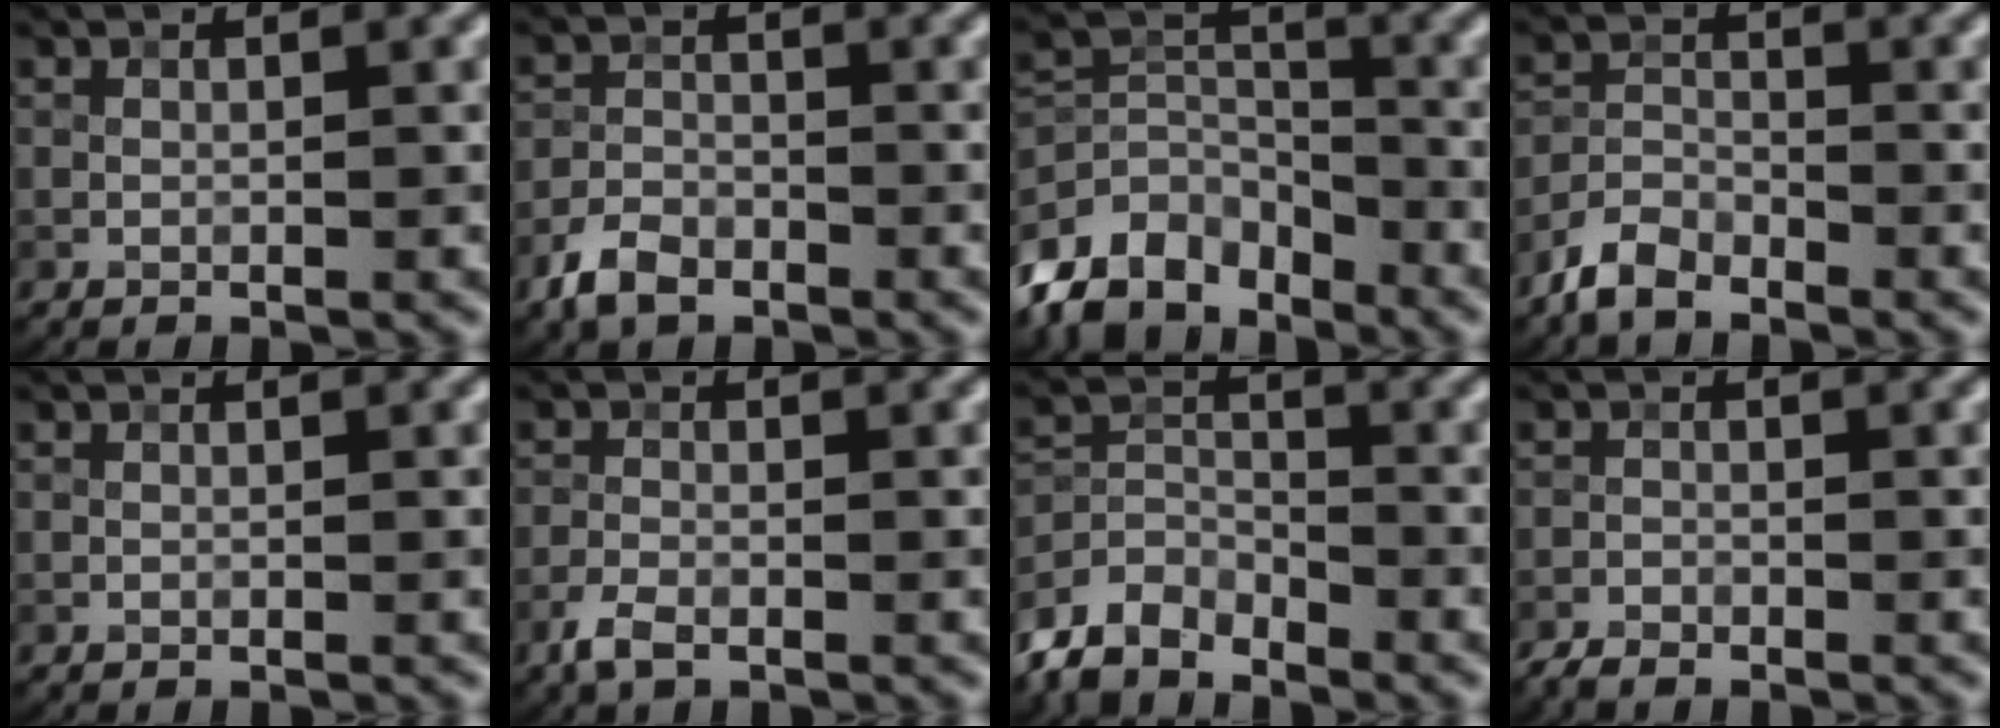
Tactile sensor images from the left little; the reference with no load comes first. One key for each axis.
{"total": 3.1, "fx": -2.3, "fy": 1.7, "fz": 1.2, "tx": -0.020, "ty": -0.002, "tz": -0.055}
{"total": 7.5, "fx": -5.7, "fy": 4.0, "fz": 2.8, "tx": -0.047, "ty": -0.006, "tz": -0.122}
{"total": 3.1, "fx": -2.6, "fy": 1.3, "fz": 1.1, "tx": -0.020, "ty": 0.002, "tz": -0.063}
{"total": 0.0}
{"total": 1.9, "fx": -1.4, "fy": 0.7, "fz": 1.1, "tx": -0.024, "ty": -0.003, "tz": -0.033}
{"total": 4.5, "fx": -4.0, "fy": 1.9, "fz": 1.0, "tx": -0.019, "ty": -0.005, "tz": -0.092}
{"total": 1.3, "fx": -1.3, "fy": 0.4, "fz": 0.2, "tx": -0.002, "ty": -0.003, "tz": -0.030}